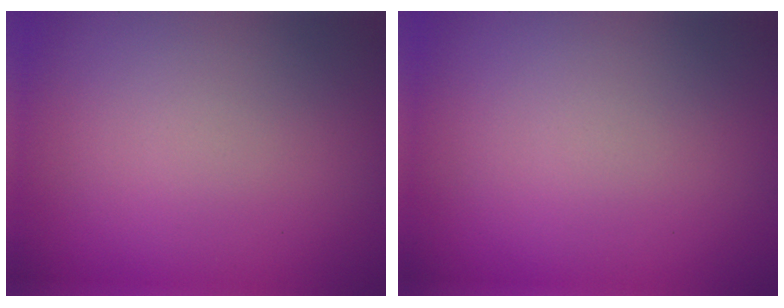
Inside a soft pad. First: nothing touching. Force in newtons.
{"total": 0.0}